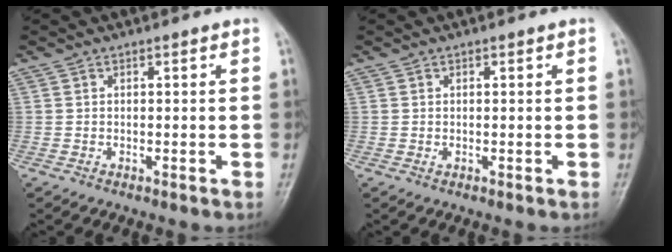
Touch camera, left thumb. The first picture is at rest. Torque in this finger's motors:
{"motor_torque": [-0.25, -0.24, 0.01, 0.00, 0.00]}